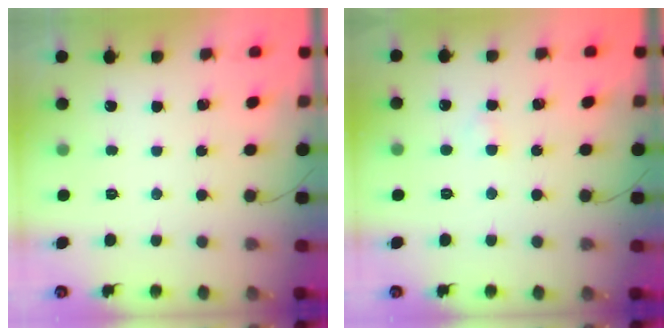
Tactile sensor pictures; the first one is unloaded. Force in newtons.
{"total": 1.5, "press": 1.2, "slide": 0.8}